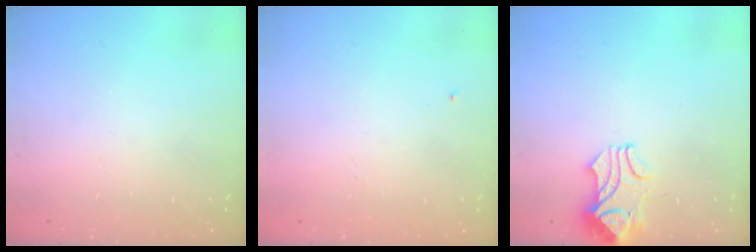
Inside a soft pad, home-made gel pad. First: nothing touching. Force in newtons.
{"total": 0.0}
{"total": 2.1, "press": 1.9, "slide": 0.9}